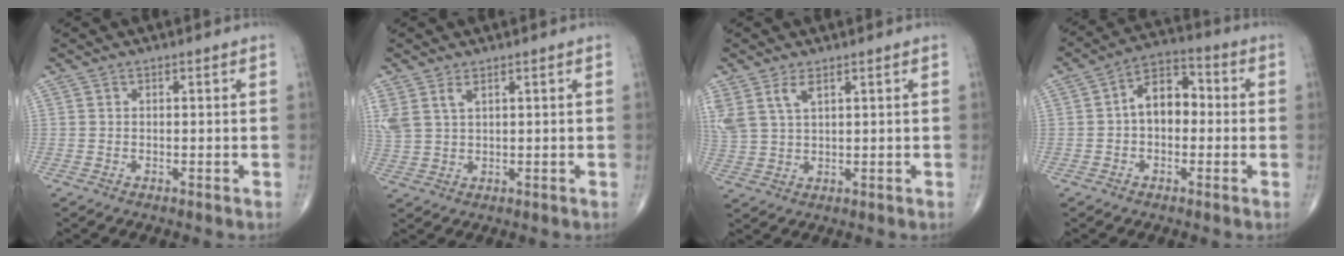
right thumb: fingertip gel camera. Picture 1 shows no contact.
{"total": 5.3, "force": [2.7, 2.8, 3.6], "torque": [-0.091, 0.001, 0.066]}
{"total": 6.6, "force": [3.4, 3.2, 4.6], "torque": [-0.110, -0.003, 0.078]}
{"total": 8.8, "force": [-0.1, 5.8, 6.6], "torque": [-0.080, 0.033, -0.016]}